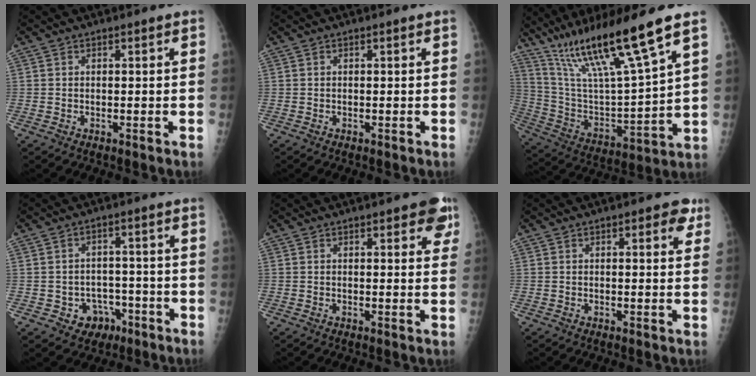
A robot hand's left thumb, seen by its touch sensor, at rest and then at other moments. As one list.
[{"total": 0.0}, {"total": 21.3, "force": [14.5, 1.5, 15.6], "torque": [-0.266, -0.056, 0.273]}, {"total": 6.3, "force": [-3.0, 5.3, 1.9], "torque": [0.001, 0.029, -0.033]}, {"total": 6.1, "force": [3.2, 2.3, 4.6], "torque": [-0.029, -0.009, 0.031]}, {"total": 4.0, "force": [2.0, 1.7, 3.0], "torque": [-0.021, -0.004, 0.018]}]